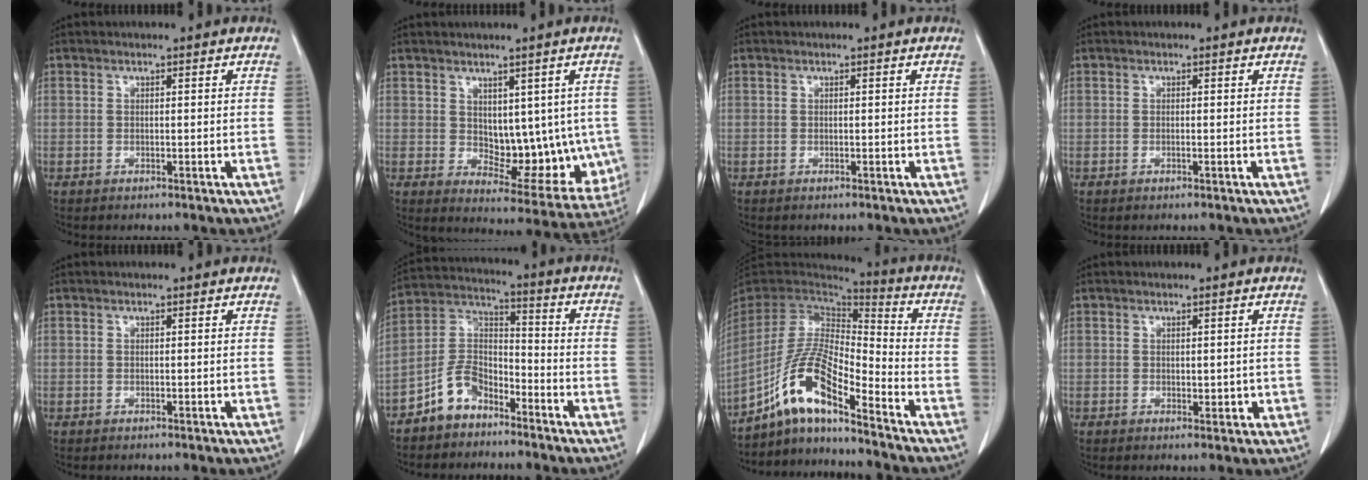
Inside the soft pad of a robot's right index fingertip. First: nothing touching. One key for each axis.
{"total": 10.9, "fx": 1.2, "fy": 6.5, "fz": 8.7, "tx": -0.097, "ty": 0.003, "tz": 0.041}
{"total": 0.0}
{"total": 0.0}
{"total": 0.0}
{"total": 8.0, "fx": -5.7, "fy": 4.6, "fz": 3.3, "tx": -0.070, "ty": 0.023, "tz": -0.110}
{"total": 12.5, "fx": -8.1, "fy": 1.9, "fz": 9.3, "tx": -0.192, "ty": 0.008, "tz": -0.151}
{"total": 1.5, "fx": 0.1, "fy": 1.0, "fz": 1.1, "tx": -0.011, "ty": -0.001, "tz": 0.006}